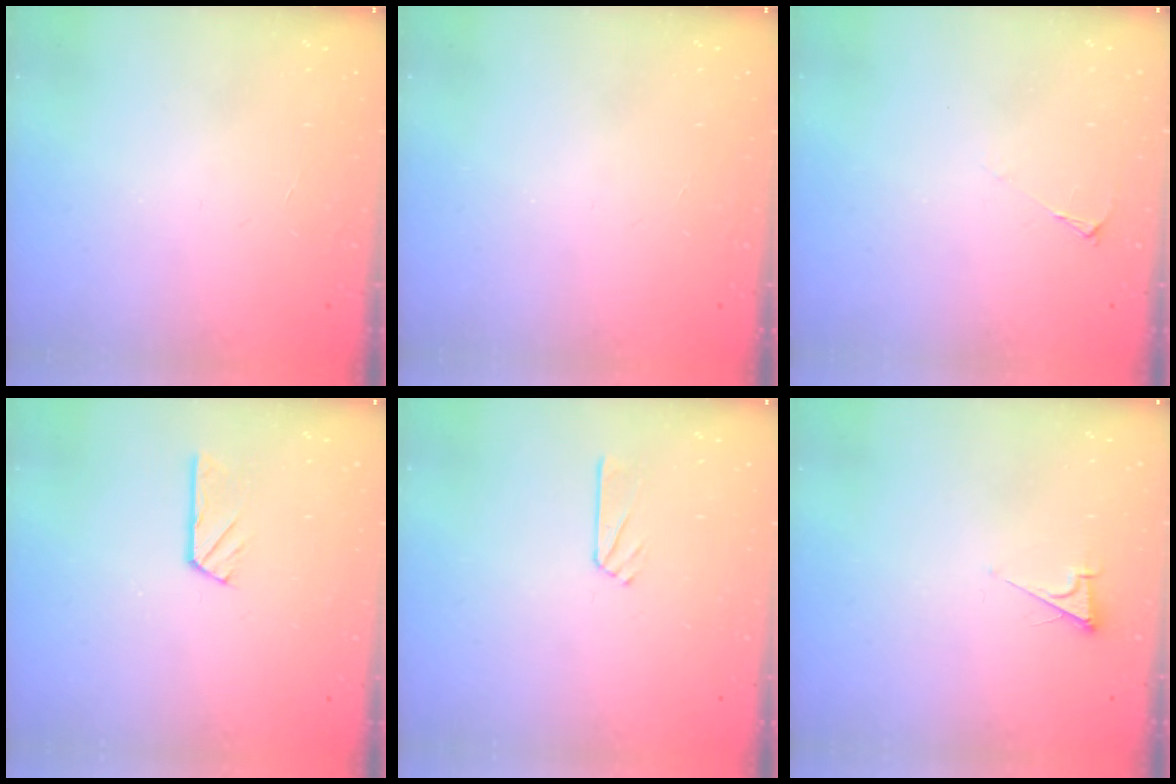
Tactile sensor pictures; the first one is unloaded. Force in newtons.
{"total": 0.0}
{"total": 2.1, "press": 2.0, "slide": 0.4}
{"total": 2.9, "press": 2.9, "slide": 0.2}
{"total": 2.5, "press": 2.5, "slide": 0.2}
{"total": 3.5, "press": 3.5, "slide": 0.3}